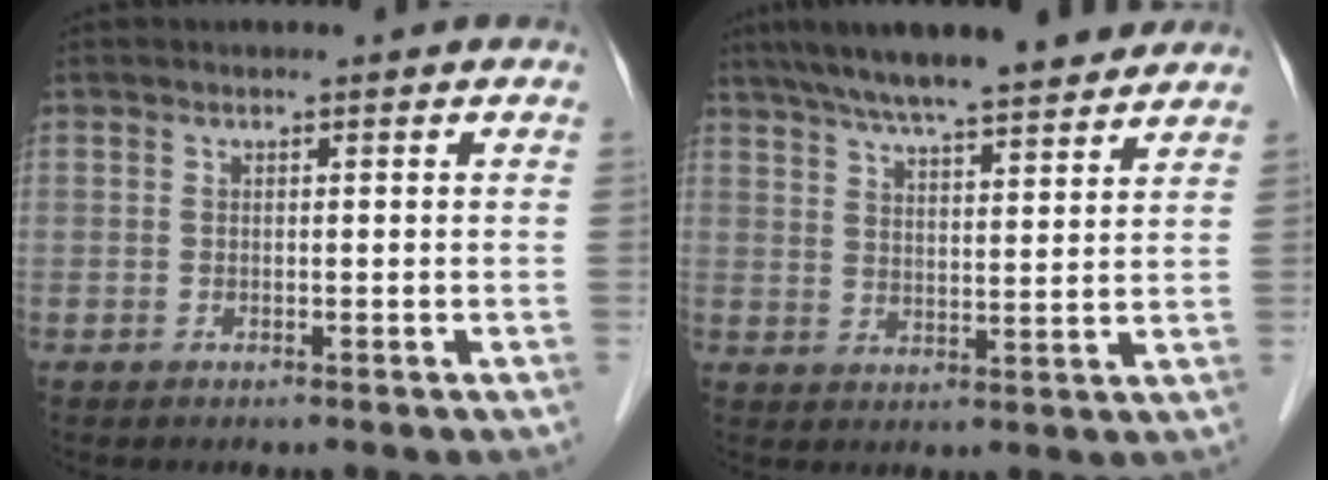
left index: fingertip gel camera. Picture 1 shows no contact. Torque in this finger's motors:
{"motor_torque": [0.70, -0.66, 0.71, 0.14]}